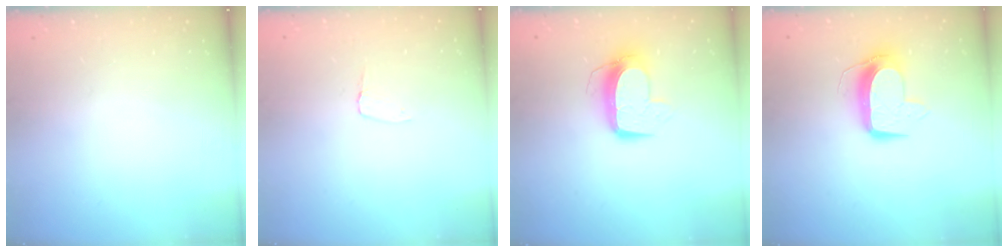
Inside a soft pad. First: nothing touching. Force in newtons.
{"total": 2.9, "press": 2.9, "slide": 0.3}
{"total": 10.2, "press": 10.2, "slide": 0.6}
{"total": 10.5, "press": 10.5, "slide": 0.3}